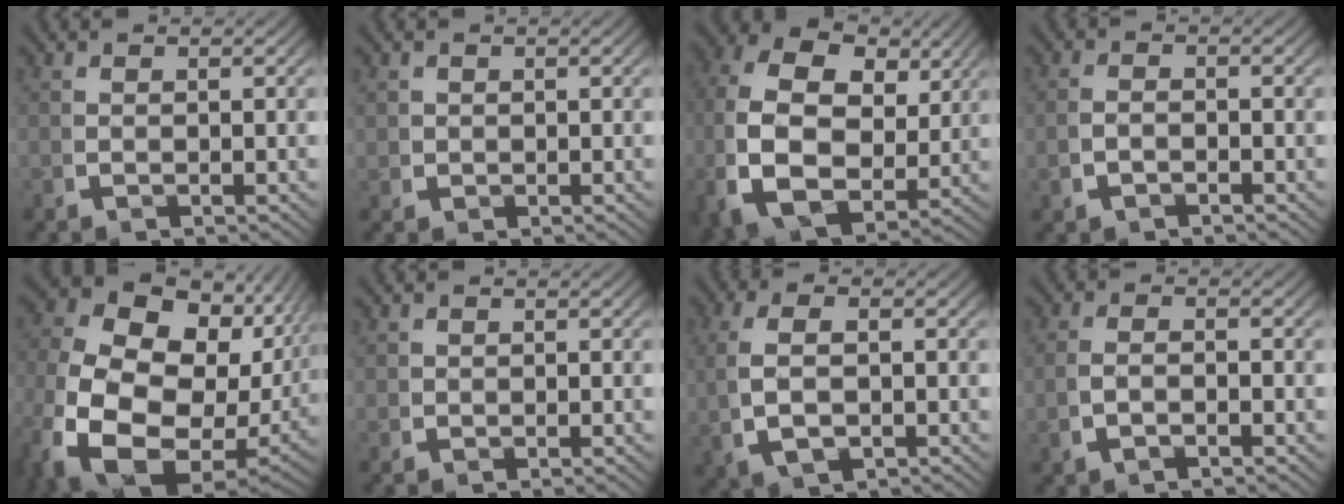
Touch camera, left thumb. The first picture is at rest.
{"total": 1.5, "force": [0.4, 1.4, 0.5], "torque": [-0.013, -0.011, 0.012]}
{"total": 12.9, "force": [0.0, 9.1, 9.2], "torque": [-0.225, -0.056, 0.025]}
{"total": 1.3, "force": [-0.9, 0.7, 0.7], "torque": [-0.021, -0.001, -0.013]}
{"total": 19.7, "force": [-0.8, 13.8, 14.0], "torque": [-0.302, -0.067, 0.006]}
{"total": 1.0, "force": [0.3, 1.0, 0.3], "torque": [-0.009, -0.010, 0.010]}
{"total": 5.1, "force": [0.0, 3.0, 4.2], "torque": [-0.097, -0.006, 0.014]}
{"total": 1.7, "force": [-0.5, 0.8, 1.4], "torque": [-0.035, 0.000, -0.006]}